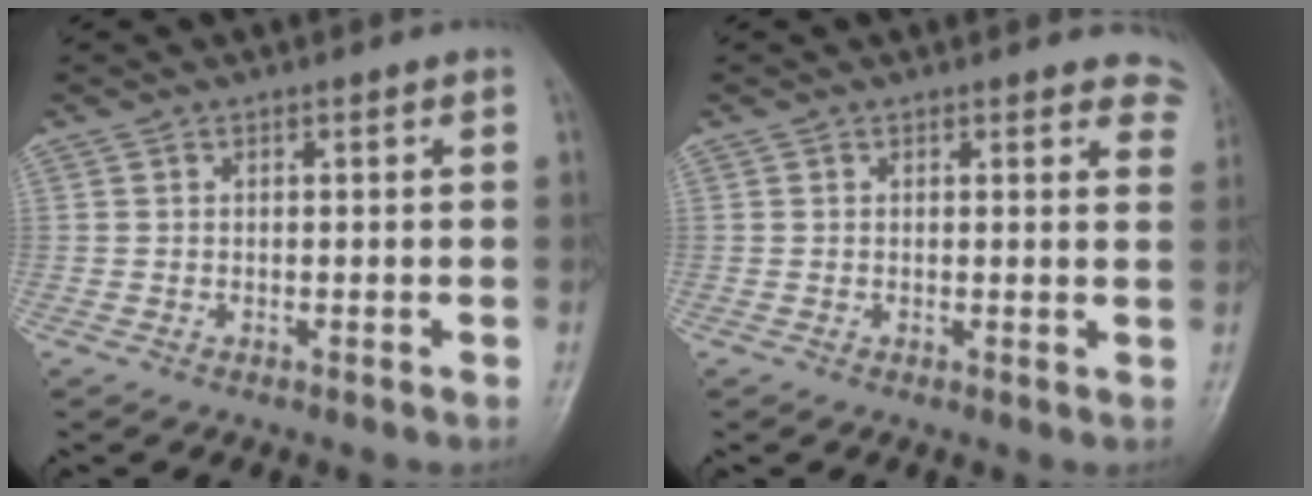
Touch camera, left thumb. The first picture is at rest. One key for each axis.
{"total": 5.0, "fx": 4.5, "fy": 2.1, "fz": 1.0, "tx": 0.027, "ty": -0.020, "tz": 0.024}